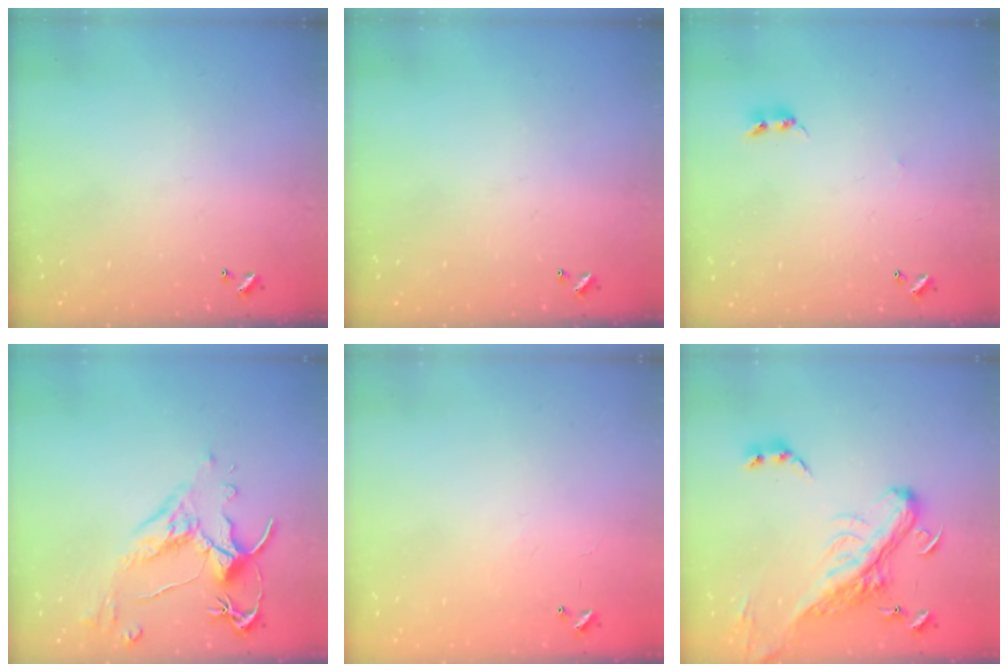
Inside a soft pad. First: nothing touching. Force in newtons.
{"total": 0.0}
{"total": 2.5, "press": 2.5, "slide": 0.4}
{"total": 2.5, "press": 2.1, "slide": 1.4}
{"total": 8.1, "press": 8.0, "slide": 0.8}
{"total": 7.9, "press": 7.6, "slide": 2.2}